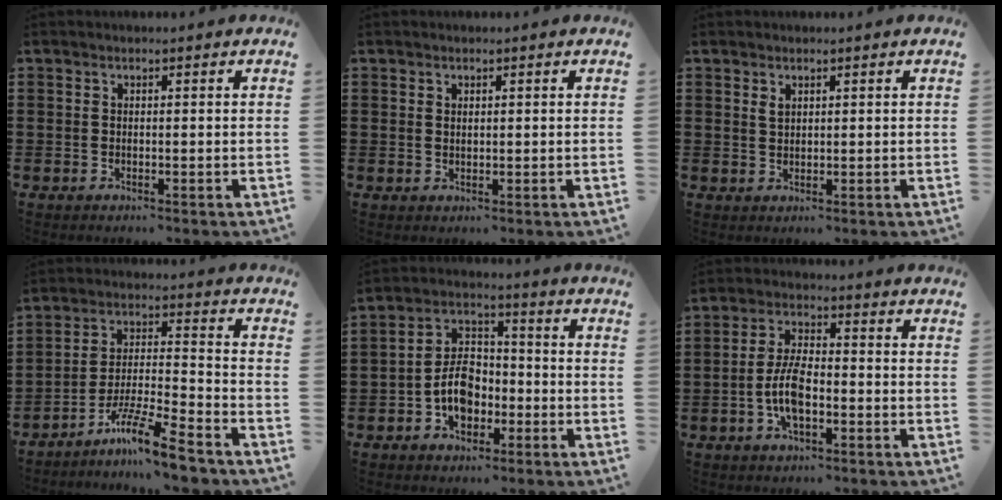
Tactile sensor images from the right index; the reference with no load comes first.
{"total": 0.7, "force": [0.5, 0.3, 0.3], "torque": [-0.008, 0.002, 0.010]}
{"total": 1.1, "force": [0.8, 0.5, 0.7], "torque": [-0.015, 0.003, 0.014]}
{"total": 9.7, "force": [-8.2, 0.1, 5.3], "torque": [-0.098, 0.010, -0.159]}
{"total": 6.9, "force": [-2.3, 4.7, 4.5], "torque": [-0.094, 0.004, -0.047]}
{"total": 6.8, "force": [-2.0, 2.8, 5.8], "torque": [-0.133, -0.001, -0.044]}